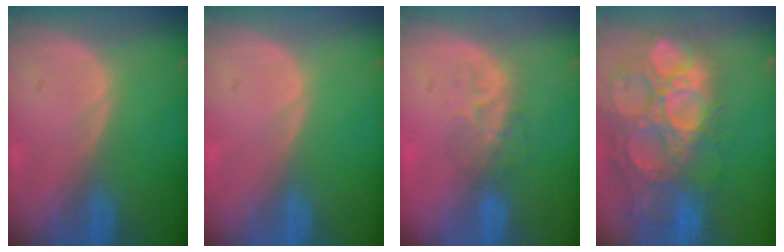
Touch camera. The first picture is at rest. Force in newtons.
{"total": 0.0}
{"total": 3.7, "press": 3.6, "slide": 1.2}
{"total": 15.7, "press": 13.0, "slide": 8.9}